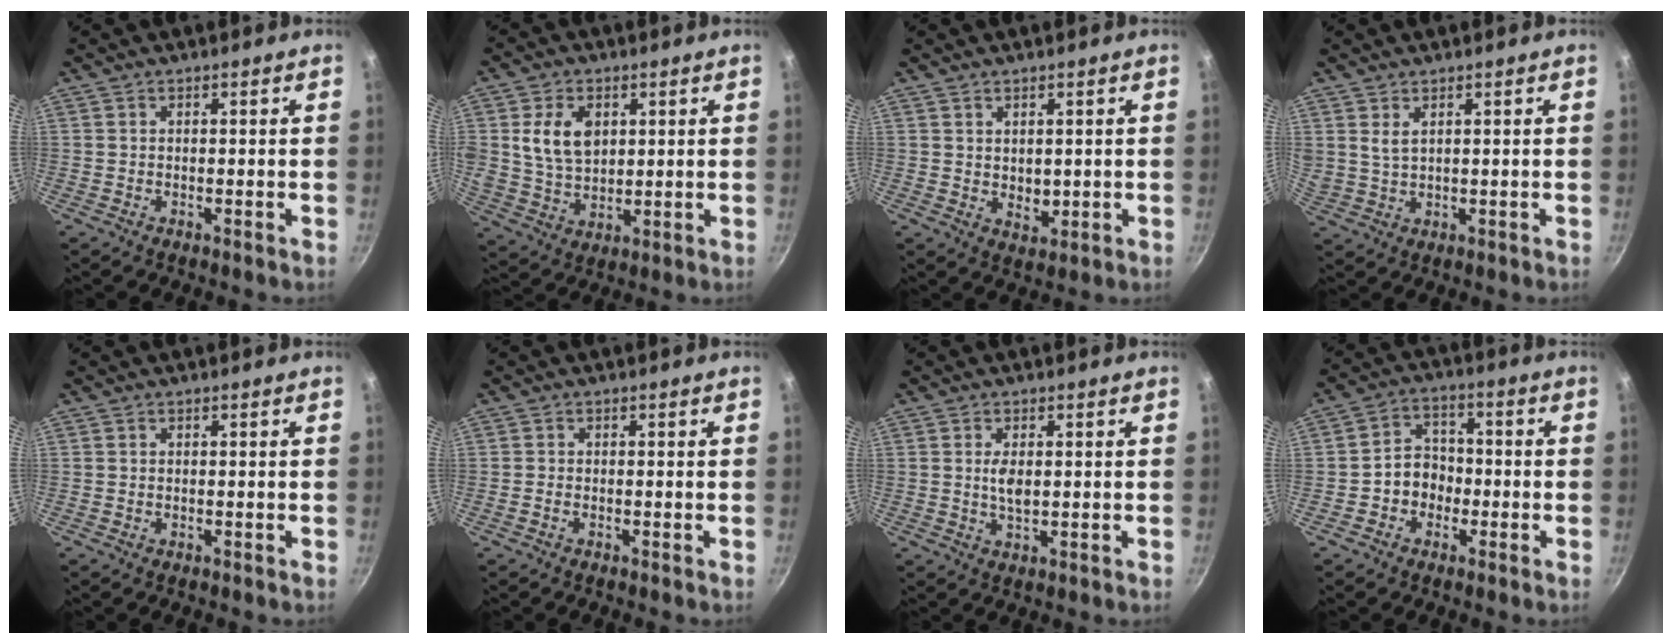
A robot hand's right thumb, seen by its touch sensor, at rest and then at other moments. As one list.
[{"total": 10.0, "force": [2.7, 7.0, 6.7], "torque": [-0.109, -0.016, 0.054]}, {"total": 3.0, "force": [1.0, 2.1, 1.9], "torque": [-0.020, -0.010, 0.024]}, {"total": 3.1, "force": [1.6, 1.6, 2.1], "torque": [-0.038, -0.007, 0.037]}, {"total": 0.0}, {"total": 0.9, "force": [-0.5, 0.5, 0.5], "torque": [-0.012, 0.004, -0.013]}, {"total": 3.3, "force": [0.4, 1.6, 2.8], "torque": [-0.051, -0.003, 0.009]}, {"total": 6.5, "force": [-1.9, 5.4, 3.0], "torque": [-0.007, 0.029, -0.036]}]